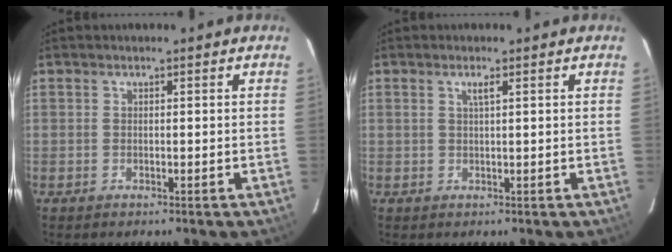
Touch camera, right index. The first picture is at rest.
{"total": 1.3, "force": [0.6, 0.0, 1.2], "torque": [-0.021, 0.001, 0.011]}